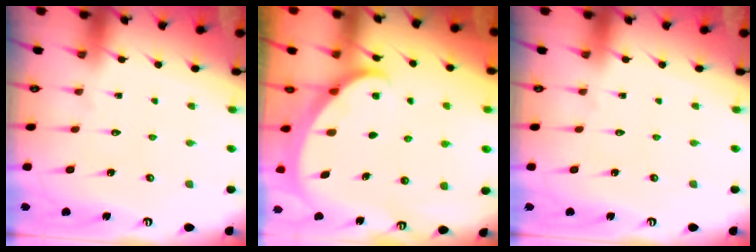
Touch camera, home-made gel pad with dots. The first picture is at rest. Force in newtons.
{"total": 1.7, "press": 1.7, "slide": 0.2}
{"total": 0.0}